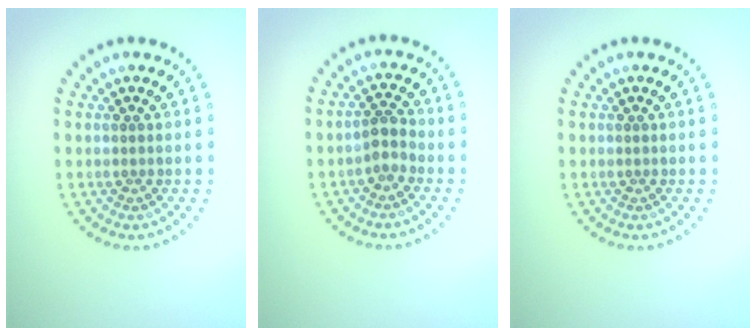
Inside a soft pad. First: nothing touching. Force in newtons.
{"total": 1.8, "press": 1.4, "slide": 1.0}
{"total": 0.0}